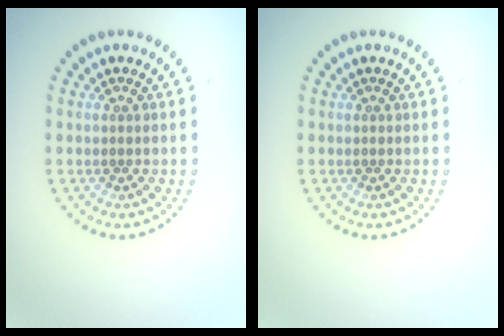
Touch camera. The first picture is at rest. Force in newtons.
{"total": 0.0}